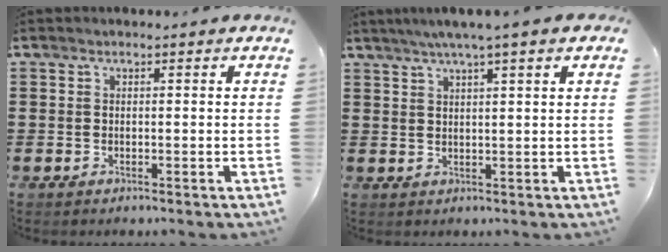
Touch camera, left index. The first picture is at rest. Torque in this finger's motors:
{"motor_torque": [1.50, -0.64, 1.05, 0.19]}